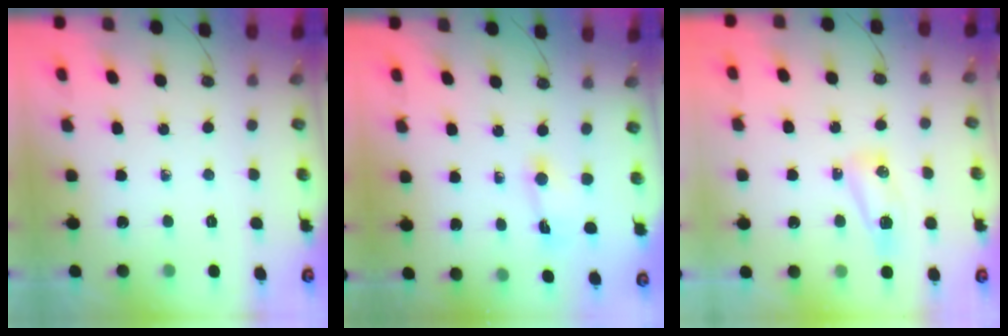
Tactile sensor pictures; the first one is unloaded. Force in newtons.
{"total": 1.5, "press": 1.5, "slide": 0.2}
{"total": 6.1, "press": 6.1, "slide": 0.7}